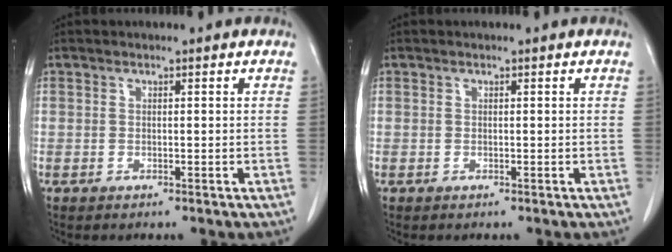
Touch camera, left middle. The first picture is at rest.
{"total": 0.0}